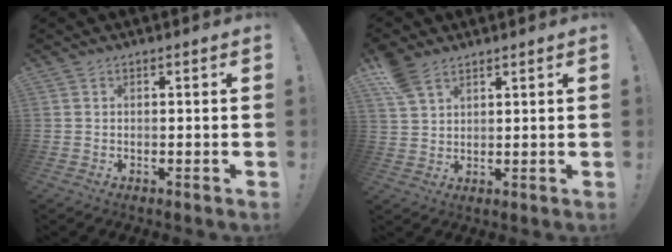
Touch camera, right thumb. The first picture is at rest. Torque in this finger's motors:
{"motor_torque": [-0.61, 0.79, 0.66, 0.44, 0.25]}